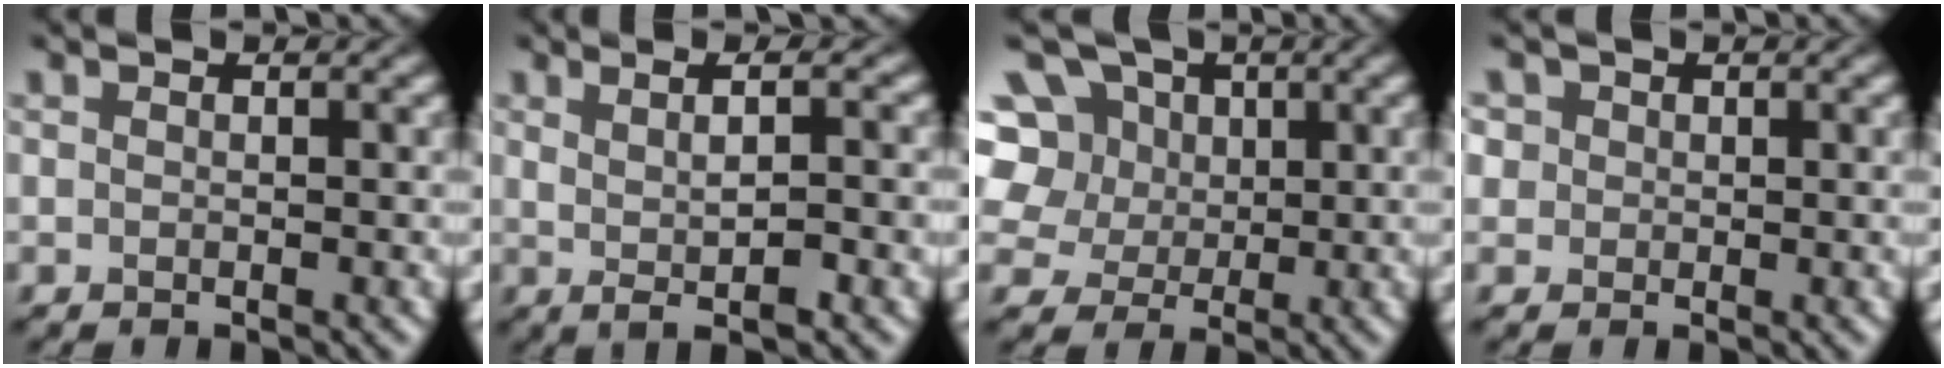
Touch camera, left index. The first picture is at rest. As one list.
[{"total": 4.5, "force": [0.5, 1.1, 4.3], "torque": [-0.057, 0.002, 0.002]}, {"total": 10.9, "force": [4.0, 8.5, 5.6], "torque": [-0.105, 0.039, 0.042]}, {"total": 1.8, "force": [0.6, 1.5, 0.6], "torque": [-0.019, 0.002, 0.016]}]